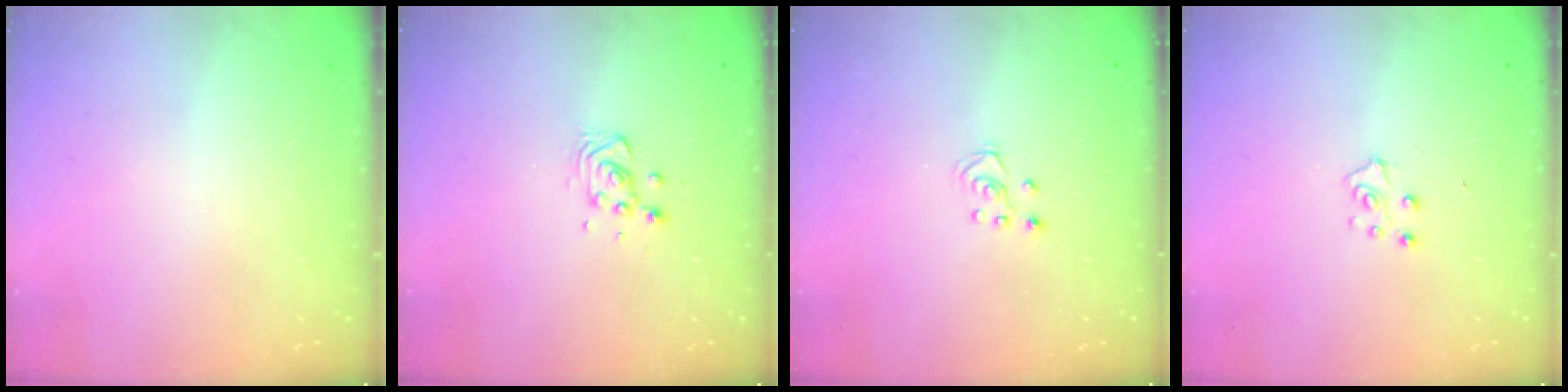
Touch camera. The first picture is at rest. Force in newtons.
{"total": 6.2, "press": 6.0, "slide": 1.6}
{"total": 2.5, "press": 2.5, "slide": 0.2}
{"total": 5.3, "press": 5.3, "slide": 0.5}